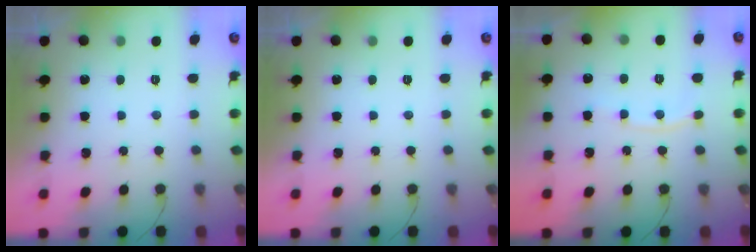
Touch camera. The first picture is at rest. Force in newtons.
{"total": 0.0}
{"total": 5.6, "press": 5.6, "slide": 0.8}